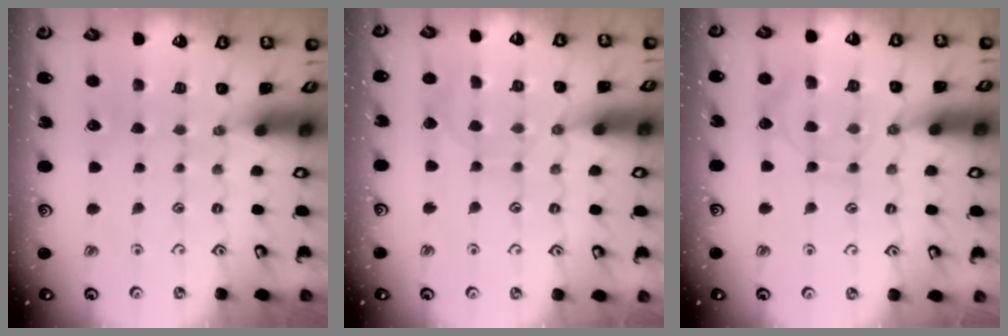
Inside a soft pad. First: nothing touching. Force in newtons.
{"total": 5.0, "press": 5.0, "slide": 0.5}
{"total": 8.2, "press": 8.2, "slide": 0.8}